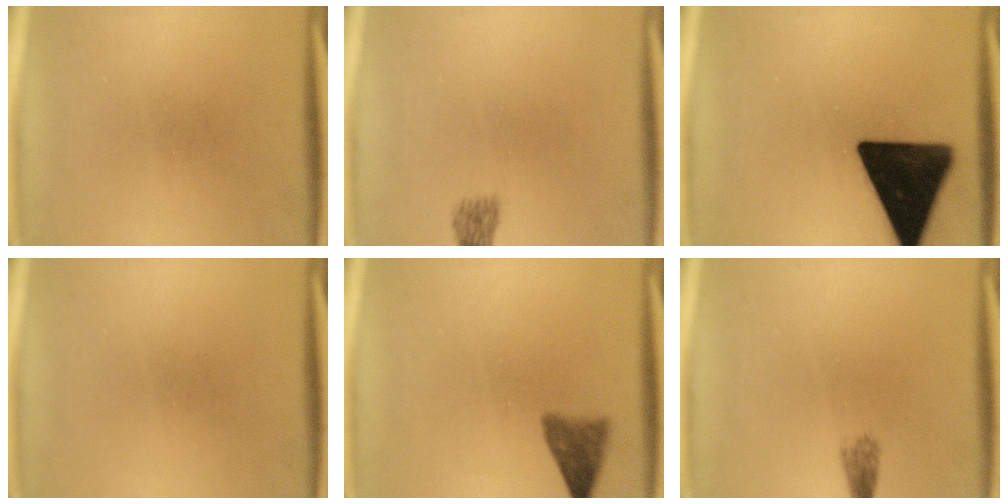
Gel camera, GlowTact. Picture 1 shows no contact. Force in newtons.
{"total": 2.1}
{"total": 19.5}
{"total": 0.0}
{"total": 3.5}
{"total": 1.7}